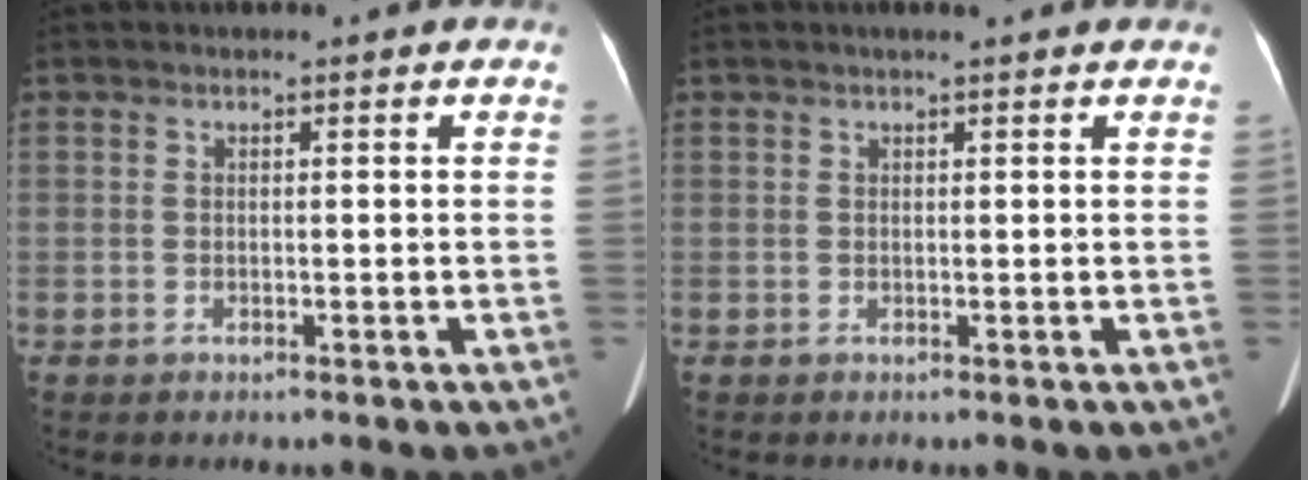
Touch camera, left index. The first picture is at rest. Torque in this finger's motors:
{"motor_torque": [0.12, -0.23, 0.02, 0.02]}